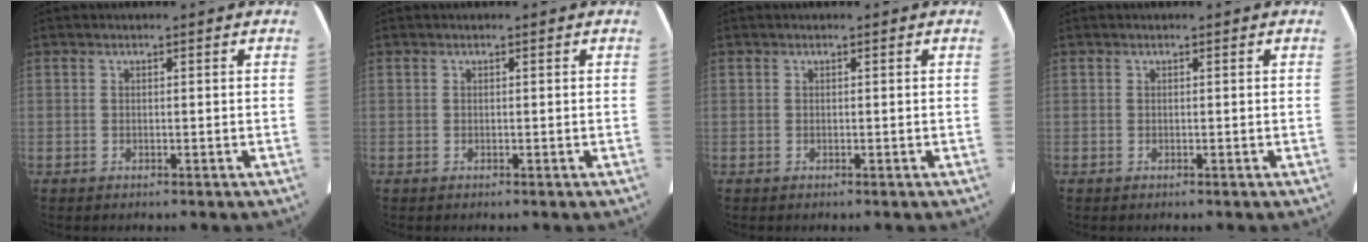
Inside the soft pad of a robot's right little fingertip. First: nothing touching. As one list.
[{"total": 0.0}, {"total": 0.0}, {"total": 0.0}]